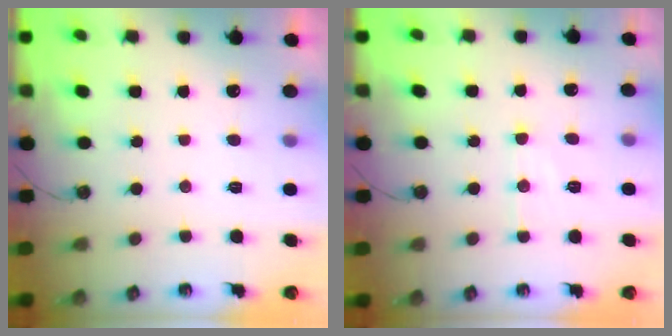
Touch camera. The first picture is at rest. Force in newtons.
{"total": 6.4, "press": 6.4, "slide": 0.5}